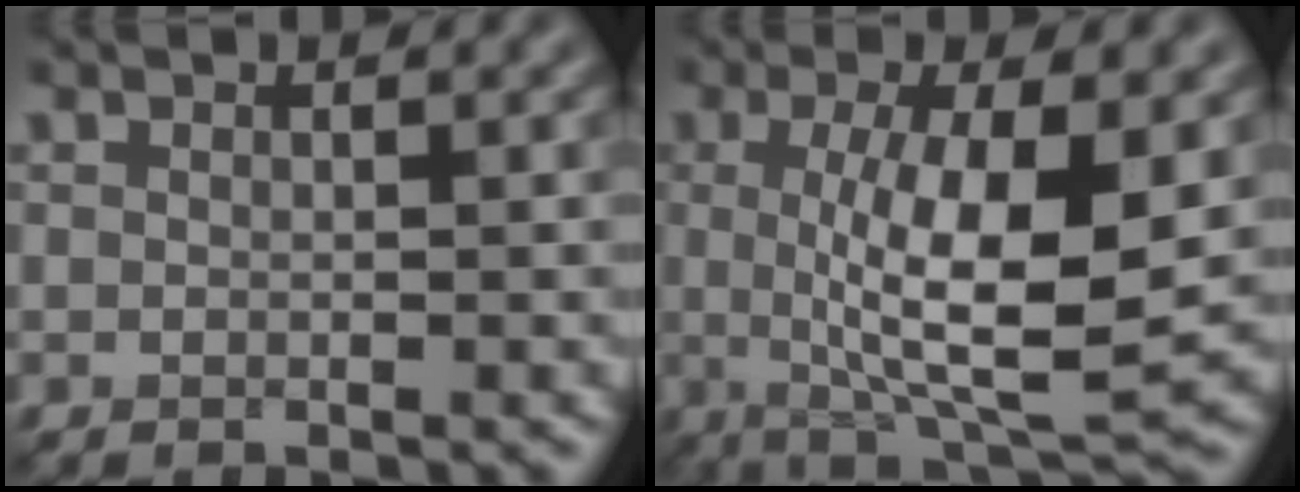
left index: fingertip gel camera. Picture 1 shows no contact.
{"total": 9.0, "force": [0.1, 2.5, 8.6], "torque": [-0.139, -0.015, 0.009]}